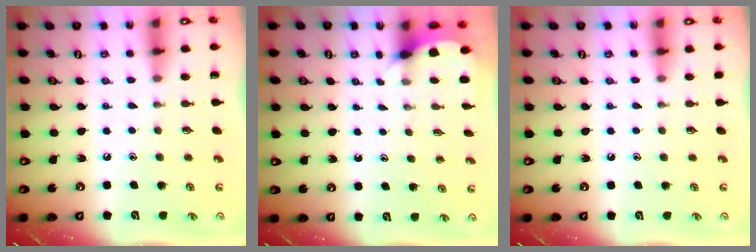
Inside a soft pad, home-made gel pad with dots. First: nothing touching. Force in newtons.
{"total": 2.5, "press": 2.5, "slide": 0.1}
{"total": 2.7, "press": 2.6, "slide": 0.4}